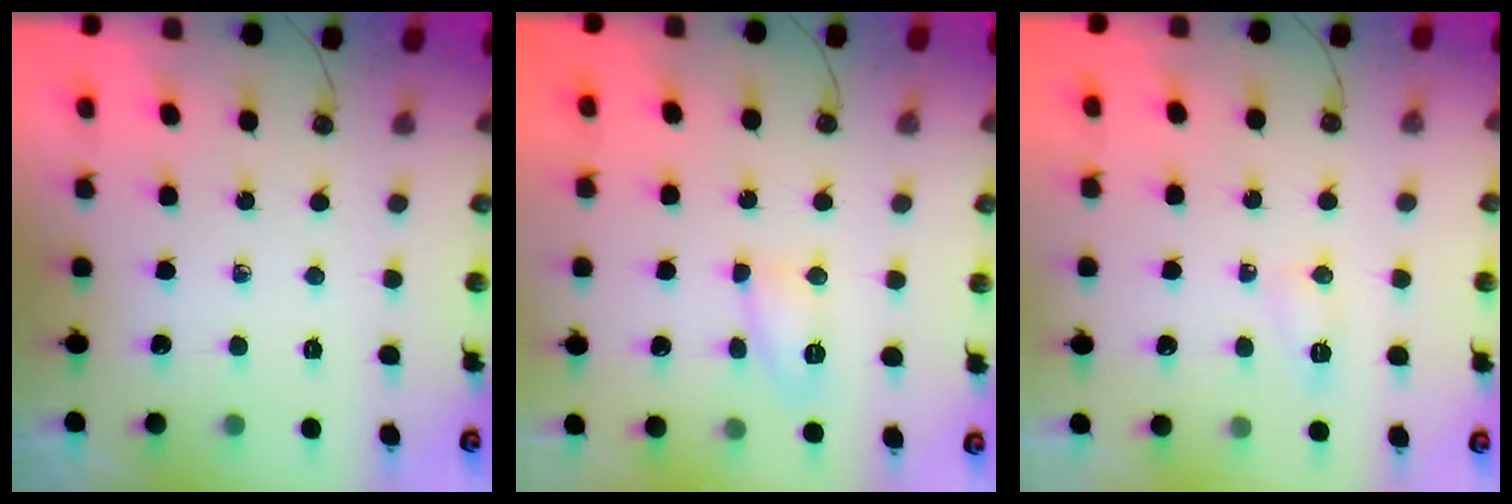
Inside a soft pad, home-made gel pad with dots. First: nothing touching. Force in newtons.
{"total": 5.9, "press": 5.9, "slide": 0.4}
{"total": 5.0, "press": 5.0, "slide": 0.8}